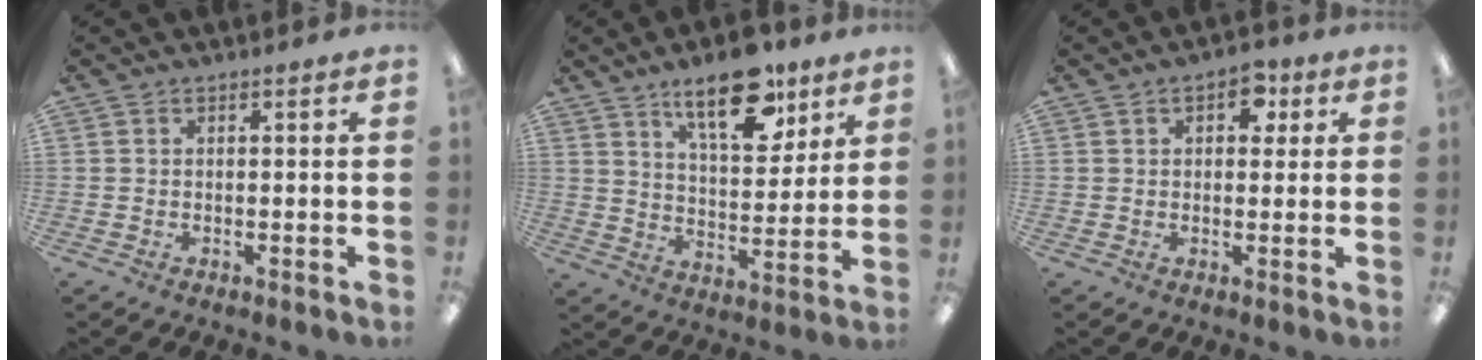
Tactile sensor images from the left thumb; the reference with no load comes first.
{"total": 16.1, "force": [10.6, 6.9, 9.8], "torque": [-0.135, -0.053, 0.178]}
{"total": 5.6, "force": [2.3, 3.3, 3.9], "torque": [-0.041, -0.004, 0.033]}